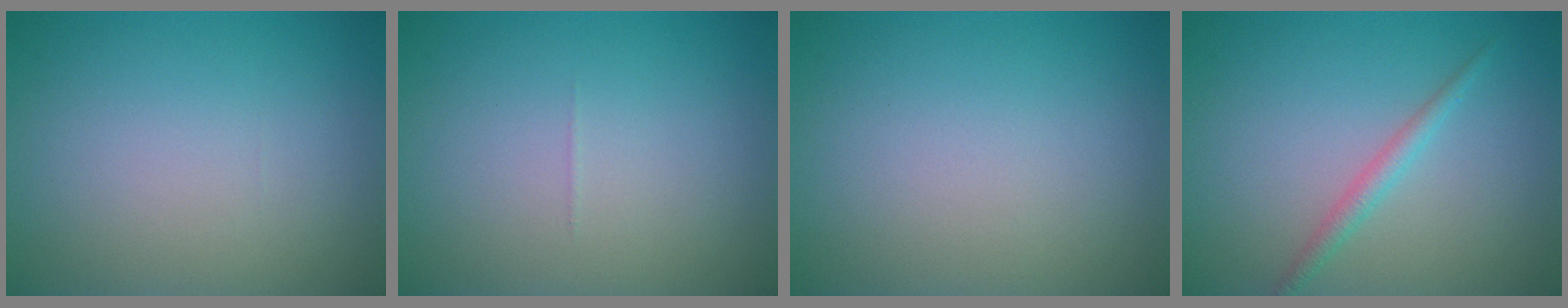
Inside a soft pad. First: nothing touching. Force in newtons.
{"total": 0.0}
{"total": 0.0}
{"total": 1.6, "press": 1.6, "slide": 0.0}